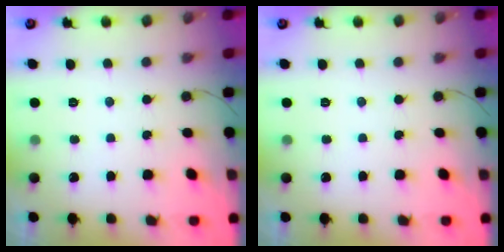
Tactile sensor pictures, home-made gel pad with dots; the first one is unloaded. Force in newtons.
{"total": 0.0}